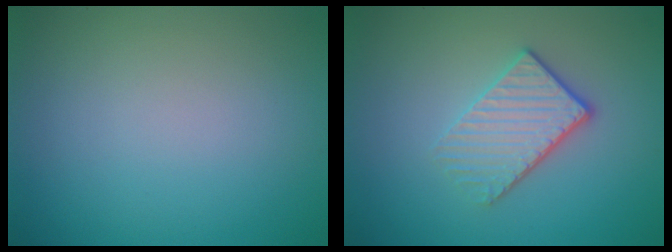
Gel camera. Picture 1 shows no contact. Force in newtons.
{"total": 3.8, "press": 3.1, "slide": 2.1}